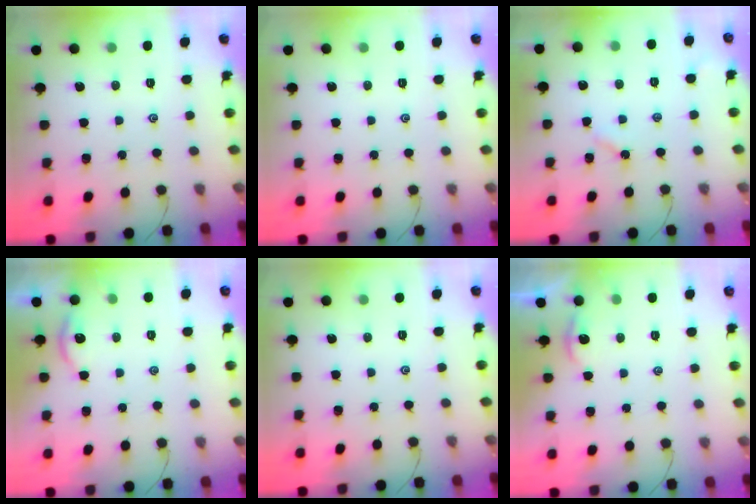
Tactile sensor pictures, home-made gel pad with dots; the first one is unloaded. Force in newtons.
{"total": 0.0}
{"total": 2.6, "press": 2.5, "slide": 0.3}
{"total": 1.9, "press": 1.9, "slide": 0.3}
{"total": 0.0}
{"total": 1.9, "press": 1.9, "slide": 0.2}